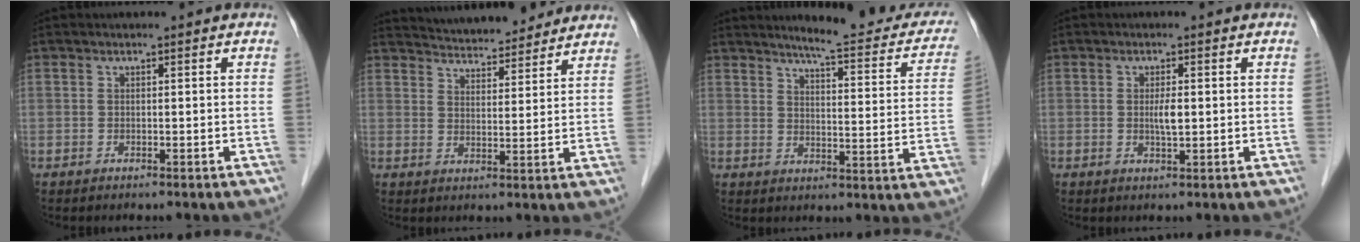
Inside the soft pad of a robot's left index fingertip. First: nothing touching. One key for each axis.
{"total": 14.3, "fx": 13.4, "fy": 2.4, "fz": 4.3, "tx": -0.061, "ty": 0.018, "tz": 0.188}
{"total": 16.2, "fx": 13.9, "fy": 2.3, "fz": 7.9, "tx": -0.081, "ty": -0.022, "tz": 0.153}
{"total": 2.2, "fx": 0.0, "fy": 0.4, "fz": 2.2, "tx": -0.044, "ty": -0.002, "tz": -0.001}